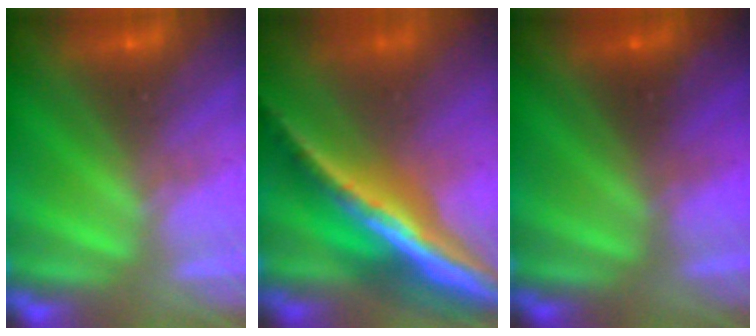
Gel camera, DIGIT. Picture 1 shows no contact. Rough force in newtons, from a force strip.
{"total": 7.1}
{"total": 2.4}